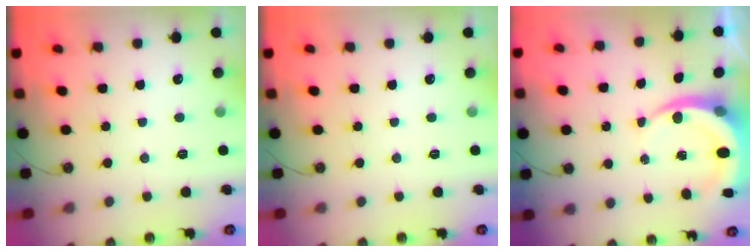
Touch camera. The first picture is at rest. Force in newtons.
{"total": 0.0}
{"total": 7.2, "press": 7.2, "slide": 0.9}